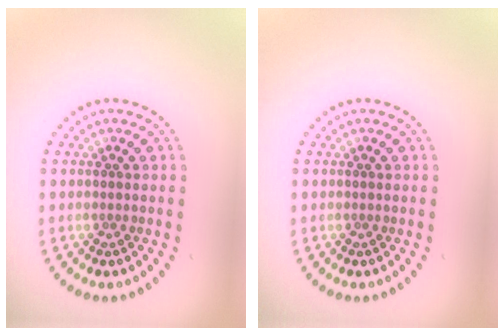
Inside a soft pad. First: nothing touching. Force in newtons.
{"total": 0.0}